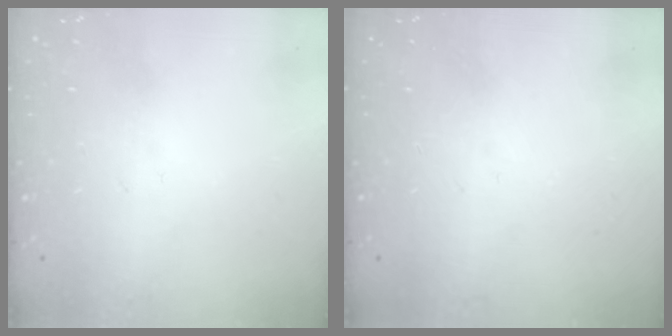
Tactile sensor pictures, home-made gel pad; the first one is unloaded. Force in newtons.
{"total": 0.0}